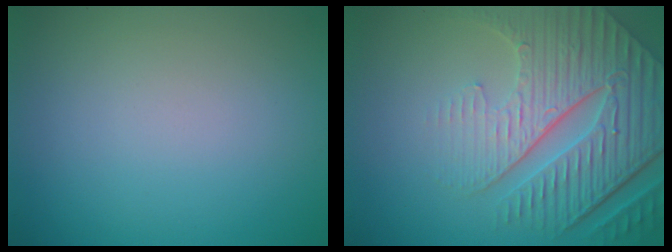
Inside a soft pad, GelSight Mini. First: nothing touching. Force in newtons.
{"total": 8.6, "press": 6.1, "slide": 6.1}